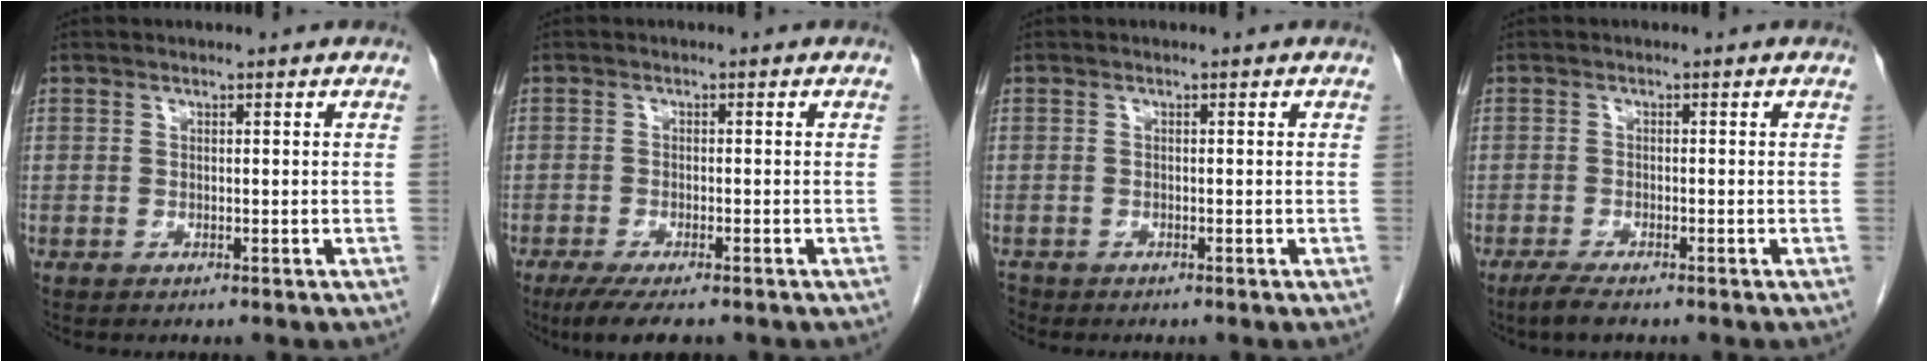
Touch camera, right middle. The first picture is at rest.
{"total": 6.6, "force": [-5.1, 1.3, 4.0], "torque": [-0.061, -0.013, -0.079]}
{"total": 0.9, "force": [-0.8, 0.4, 0.0], "torque": [-0.007, -0.002, -0.015]}
{"total": 2.8, "force": [-2.1, 0.5, 1.7], "torque": [-0.042, -0.007, -0.040]}